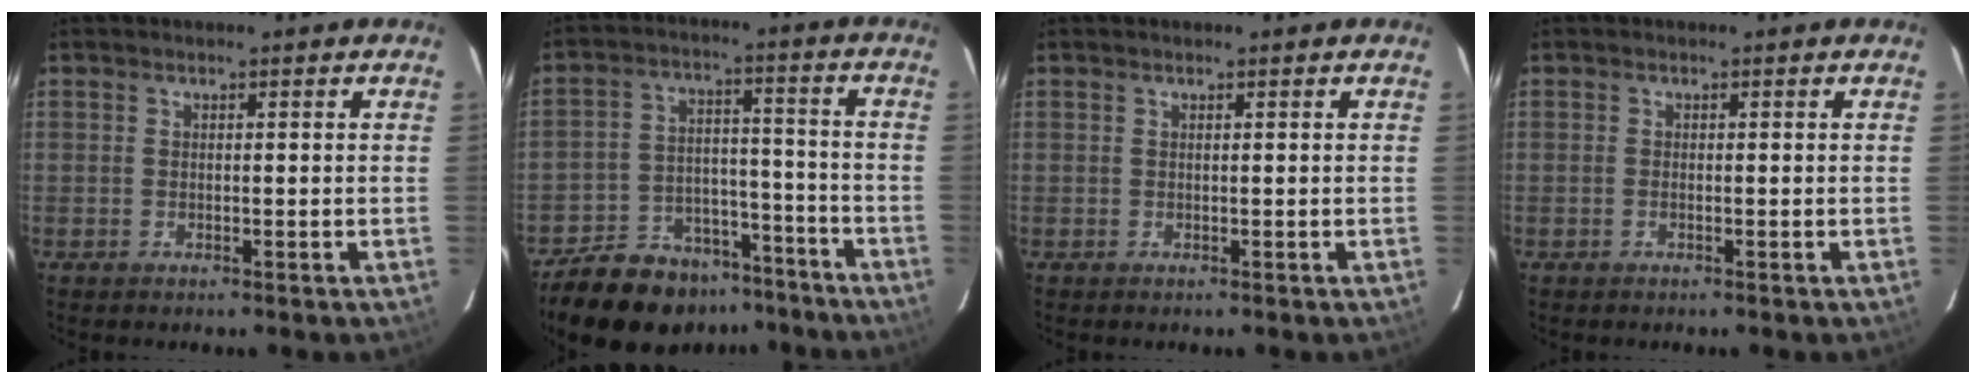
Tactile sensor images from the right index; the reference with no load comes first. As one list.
[{"total": 18.5, "force": [-14.5, 9.3, 6.5], "torque": [-0.148, 0.037, -0.203]}, {"total": 0.0}, {"total": 0.6, "force": [-0.2, 0.1, 0.5], "torque": [-0.011, 0.000, -0.006]}]